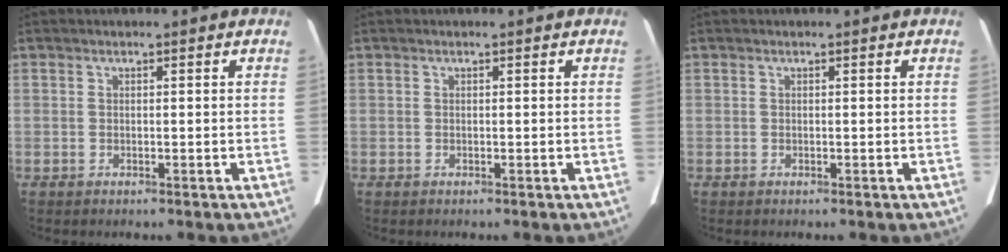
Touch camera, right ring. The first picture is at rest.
{"total": 0.0}
{"total": 0.0}